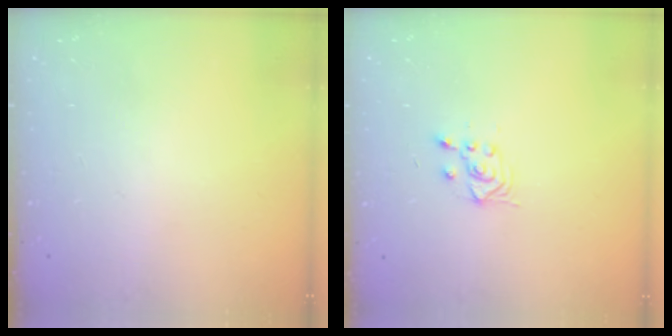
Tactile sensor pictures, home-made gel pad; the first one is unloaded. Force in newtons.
{"total": 3.0, "press": 2.6, "slide": 1.3}